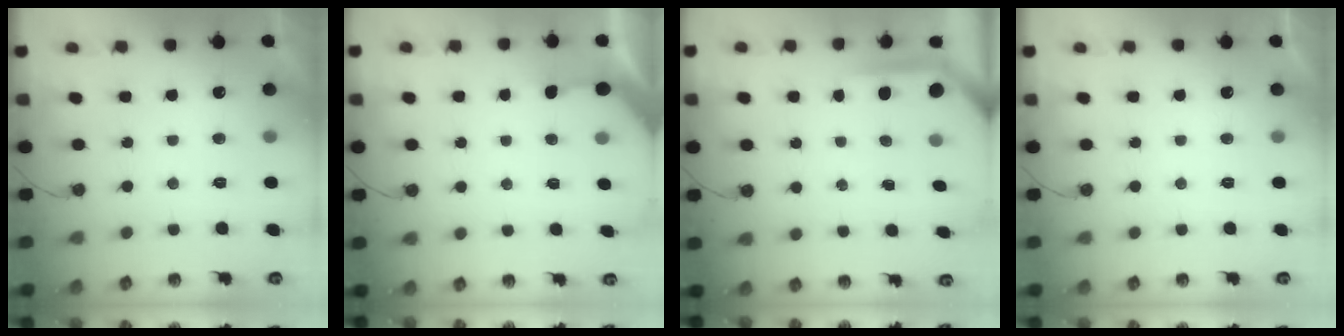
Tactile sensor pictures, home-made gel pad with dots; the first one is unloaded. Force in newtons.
{"total": 2.0, "press": 2.0, "slide": 0.2}
{"total": 4.0, "press": 4.0, "slide": 0.3}
{"total": 0.0}